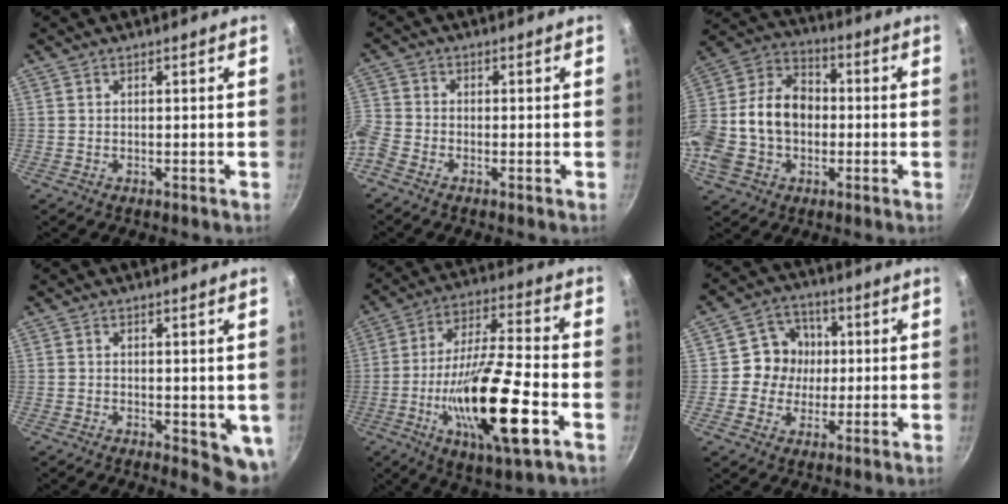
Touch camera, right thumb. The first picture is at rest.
{"total": 5.7, "force": [-3.3, 3.5, 3.1], "torque": [-0.084, 0.014, -0.087]}
{"total": 20.8, "force": [-2.1, 15.5, 13.7], "torque": [-0.257, 0.057, -0.042]}
{"total": 5.7, "force": [-0.1, 2.7, 5.0], "torque": [-0.052, -0.007, 0.003]}
{"total": 21.7, "force": [-6.5, 5.6, 19.9], "torque": [-0.351, 0.023, -0.118]}
{"total": 8.4, "force": [0.4, 7.9, 2.8], "torque": [0.000, 0.010, -0.009]}